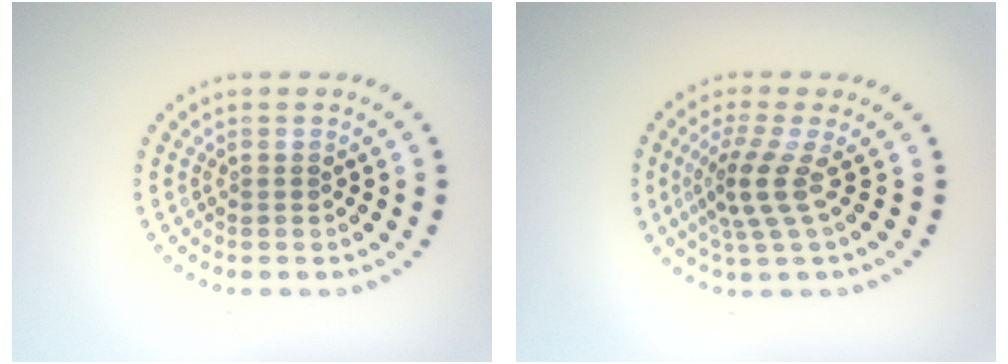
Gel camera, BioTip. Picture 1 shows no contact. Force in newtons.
{"total": 3.2, "press": 2.2, "slide": 2.4}